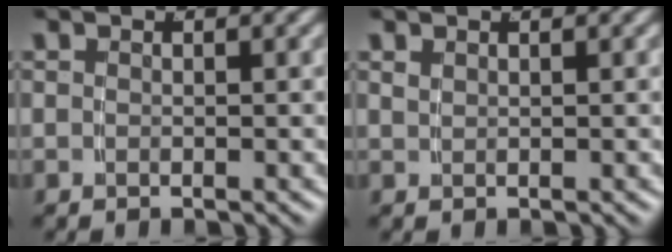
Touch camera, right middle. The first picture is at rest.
{"total": 0.8, "force": [0.6, -0.5, 0.0], "torque": [0.005, -0.001, 0.019]}